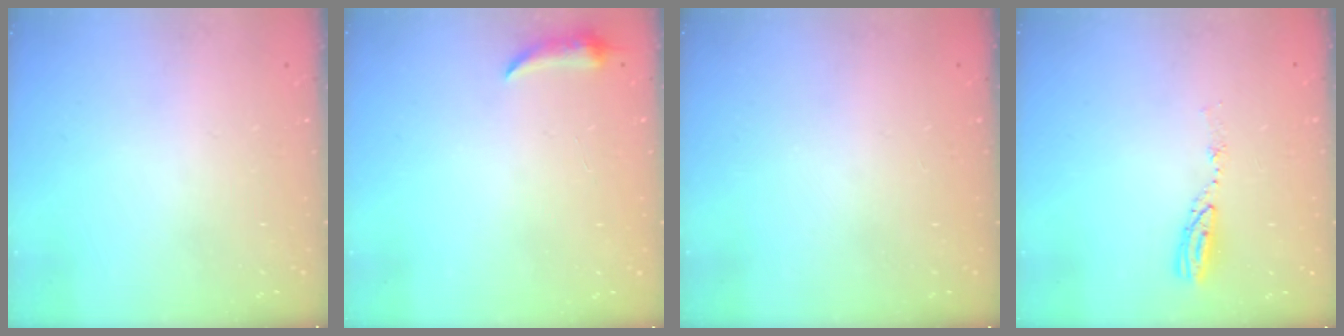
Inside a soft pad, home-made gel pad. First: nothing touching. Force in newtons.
{"total": 4.6, "press": 4.5, "slide": 0.8}
{"total": 0.0}
{"total": 4.8, "press": 4.8, "slide": 0.5}